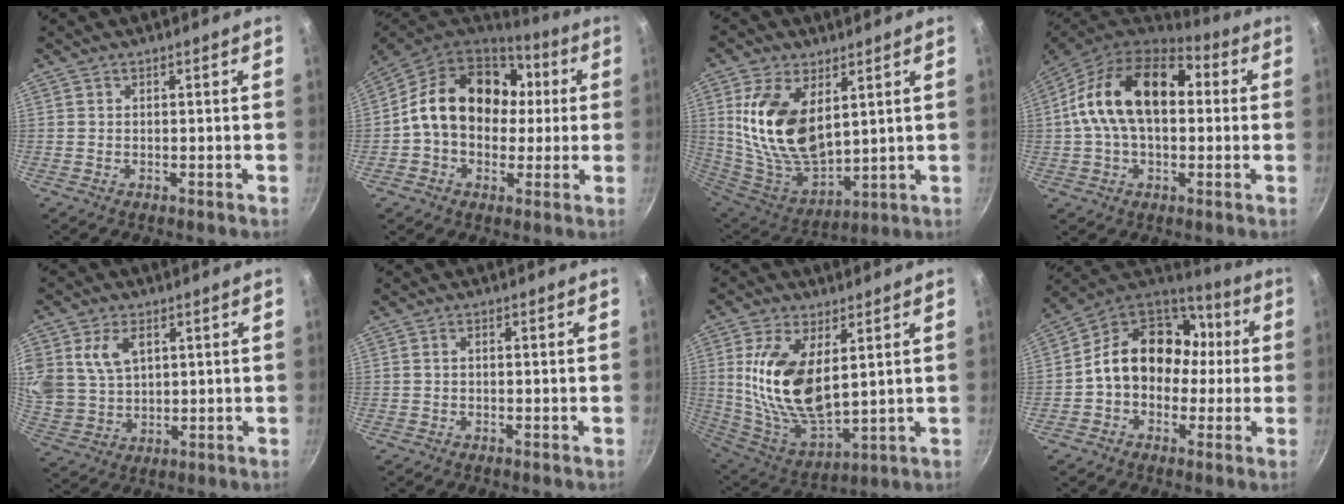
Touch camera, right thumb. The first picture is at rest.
{"total": 19.8, "force": [2.4, 15.2, 12.4], "torque": [-0.175, 0.035, 0.030]}
{"total": 18.2, "force": [5.1, 10.3, 14.0], "torque": [-0.249, -0.044, 0.115]}
{"total": 19.7, "force": [2.2, 12.4, 15.1], "torque": [-0.235, 0.034, 0.016]}
{"total": 11.3, "force": [4.1, 8.0, 6.8], "torque": [-0.125, -0.015, 0.087]}
{"total": 0.9, "force": [0.0, 0.5, 0.7], "torque": [-0.015, 0.006, 0.000]}
{"total": 17.1, "force": [3.9, 8.8, 14.1], "torque": [-0.265, -0.034, 0.090]}
{"total": 17.8, "force": [0.4, 14.1, 10.8], "torque": [-0.131, 0.056, -0.007]}